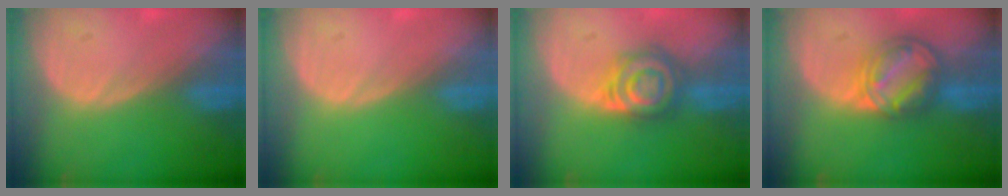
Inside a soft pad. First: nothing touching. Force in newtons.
{"total": 0.0}
{"total": 6.9, "press": 6.5, "slide": 2.5}
{"total": 8.3, "press": 7.1, "slide": 4.4}